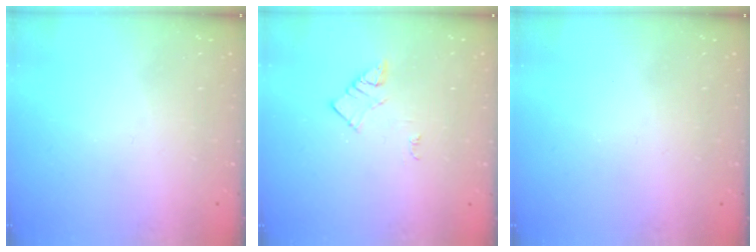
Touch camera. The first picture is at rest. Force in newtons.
{"total": 3.0, "press": 3.0, "slide": 0.4}
{"total": 1.8, "press": 1.8, "slide": 0.4}